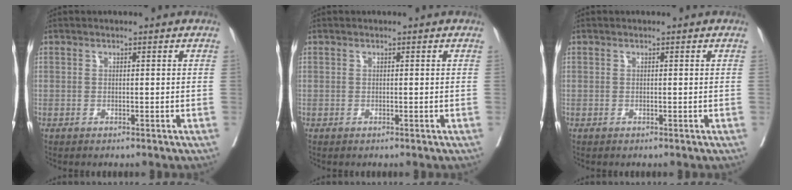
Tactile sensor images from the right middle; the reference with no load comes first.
{"total": 0.0}
{"total": 0.0}